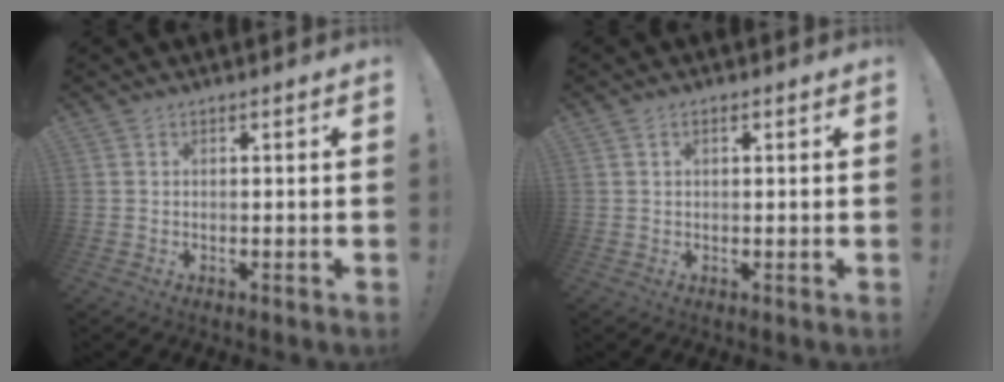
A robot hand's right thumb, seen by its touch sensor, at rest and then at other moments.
{"total": 1.0, "force": [0.3, 0.6, 0.8], "torque": [-0.009, 0.000, 0.004]}